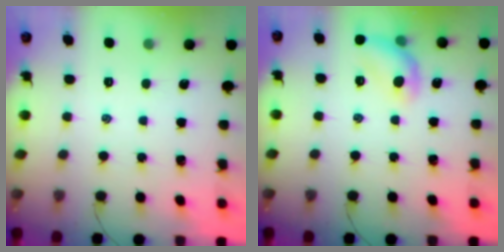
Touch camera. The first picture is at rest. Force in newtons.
{"total": 10.7, "press": 10.7, "slide": 0.5}